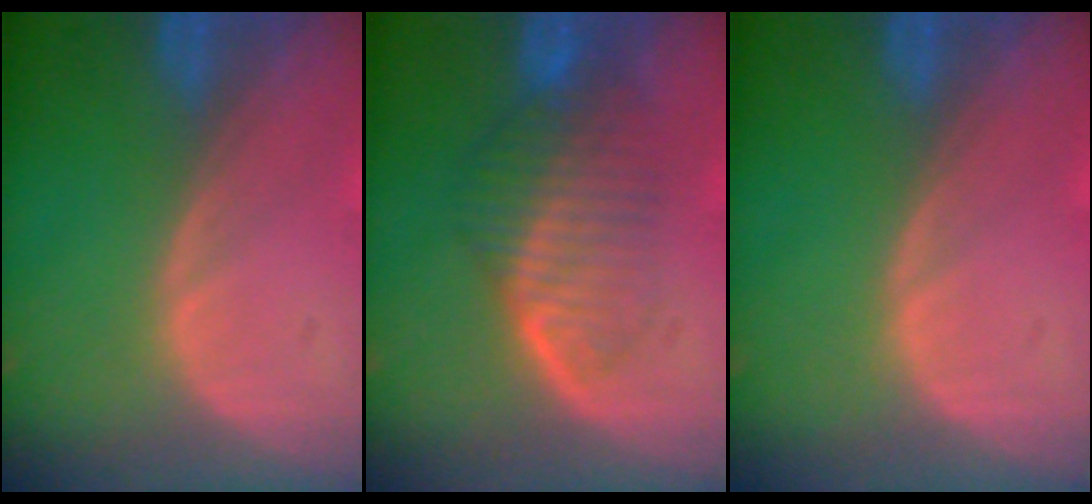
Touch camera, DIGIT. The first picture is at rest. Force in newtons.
{"total": 6.7, "press": 6.5, "slide": 1.8}
{"total": 0.0}